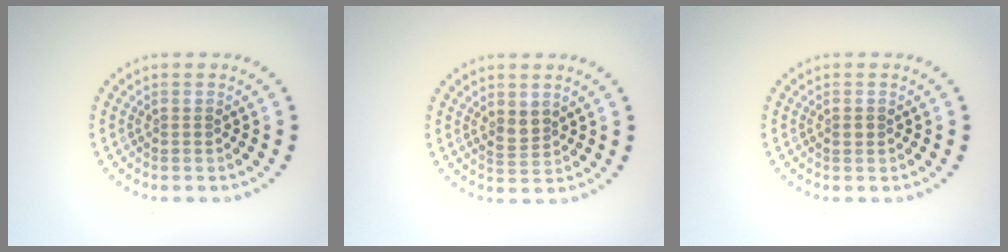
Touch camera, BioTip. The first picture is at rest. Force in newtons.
{"total": 1.6, "press": 1.4, "slide": 0.7}
{"total": 0.9, "press": 0.9, "slide": 0.0}